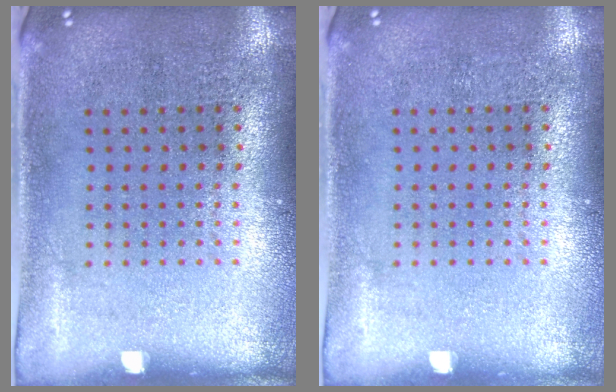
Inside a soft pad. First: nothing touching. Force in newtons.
{"total": 0.0}